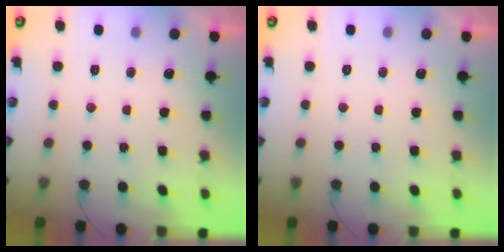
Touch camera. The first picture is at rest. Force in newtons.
{"total": 0.0}